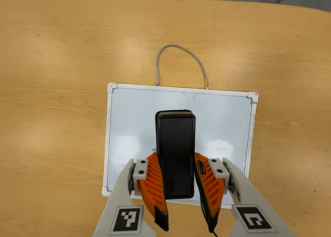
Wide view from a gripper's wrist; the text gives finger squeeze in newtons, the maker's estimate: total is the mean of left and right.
{"total": 7.5, "left": 6.0, "right": 9.0}